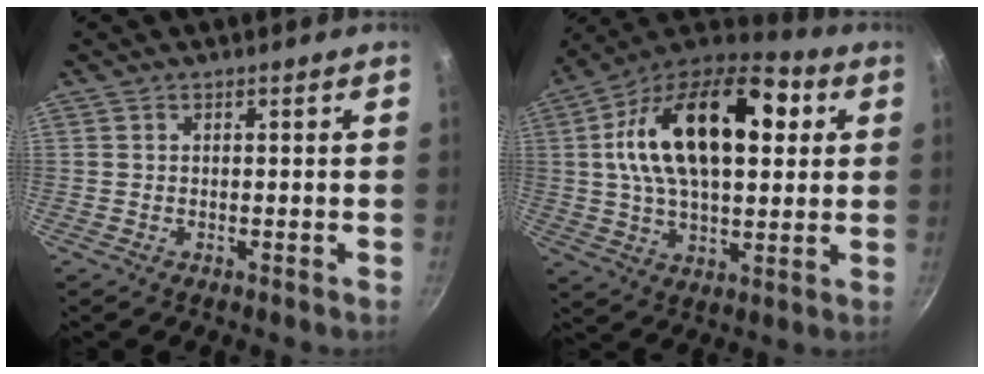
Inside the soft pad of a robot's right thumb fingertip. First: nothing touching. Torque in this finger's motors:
{"motor_torque": [1.89, 3.12, 2.01, 0.76, 0.66]}